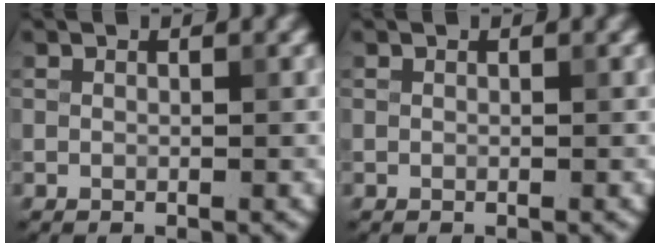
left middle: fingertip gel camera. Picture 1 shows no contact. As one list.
[{"total": 0.0}]